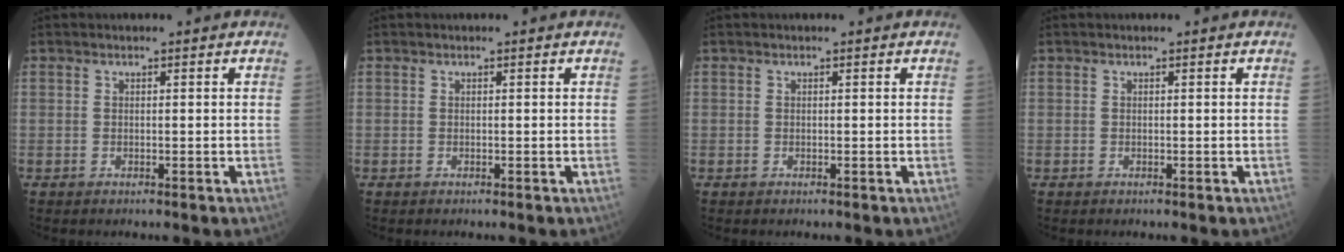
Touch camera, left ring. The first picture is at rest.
{"total": 0.0}
{"total": 0.0}
{"total": 0.0}